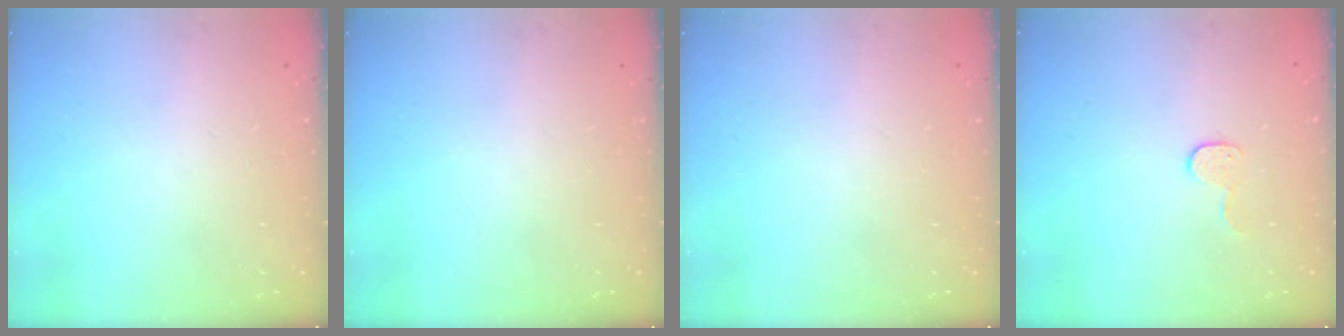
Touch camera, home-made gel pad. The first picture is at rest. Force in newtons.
{"total": 0.0}
{"total": 0.0}
{"total": 5.7, "press": 5.7, "slide": 0.3}